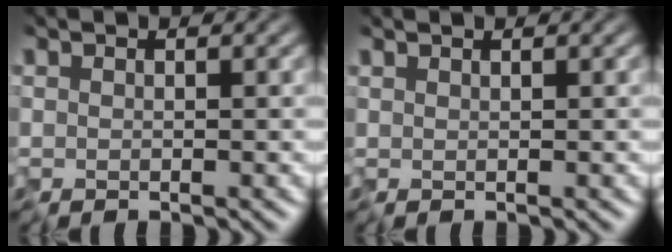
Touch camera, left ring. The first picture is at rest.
{"total": 0.7, "force": [0.5, 0.2, 0.4], "torque": [-0.001, 0.005, -0.001]}